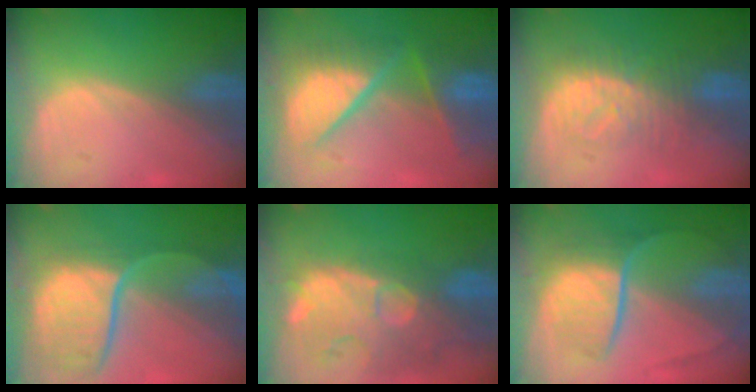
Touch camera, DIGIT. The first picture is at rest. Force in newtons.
{"total": 10.4, "press": 10.3, "slide": 1.3}
{"total": 8.2, "press": 7.6, "slide": 2.9}
{"total": 12.0, "press": 9.9, "slide": 6.7}
{"total": 14.2, "press": 11.6, "slide": 8.2}
{"total": 8.9, "press": 7.6, "slide": 4.6}